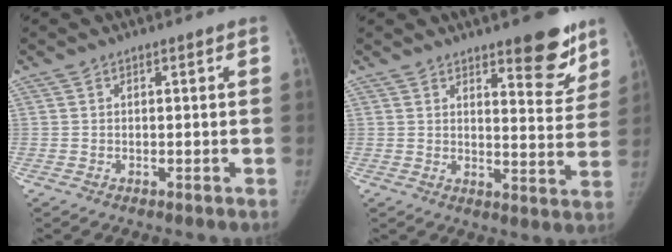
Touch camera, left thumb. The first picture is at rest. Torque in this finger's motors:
{"motor_torque": [1.50, 0.17, 1.32, -0.85, 0.23]}